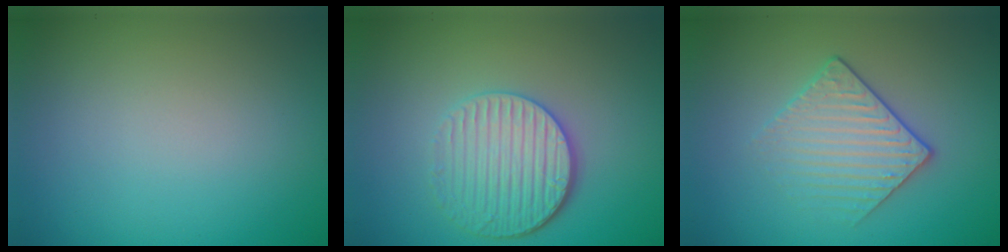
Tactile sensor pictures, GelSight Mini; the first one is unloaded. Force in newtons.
{"total": 4.3, "press": 3.6, "slide": 2.3}
{"total": 3.1, "press": 2.9, "slide": 1.1}